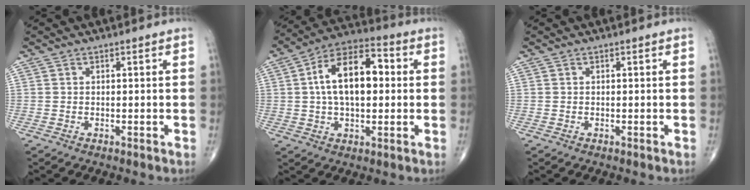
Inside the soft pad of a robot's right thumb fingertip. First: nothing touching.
{"total": 15.2, "force": [1.6, 8.2, 12.6], "torque": [-0.200, 0.028, 0.018]}
{"total": 0.0}